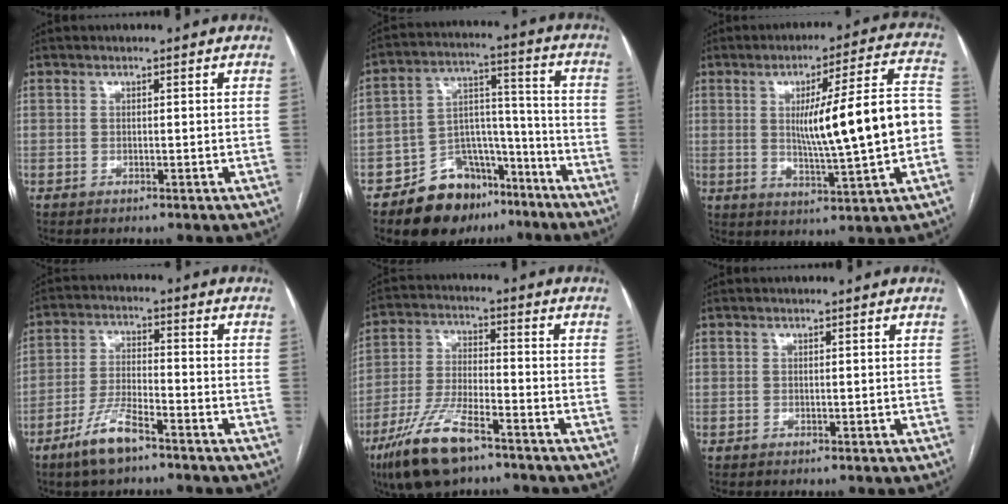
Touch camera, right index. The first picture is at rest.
{"total": 14.1, "force": [-9.8, 8.1, 5.9], "torque": [-0.085, 0.049, -0.155]}
{"total": 16.3, "force": [-0.5, 0.8, 16.2], "torque": [-0.240, 0.017, -0.004]}
{"total": 7.4, "force": [-5.1, 1.5, 5.2], "torque": [-0.109, -0.008, -0.099]}
{"total": 12.2, "force": [-7.9, 3.2, 8.7], "torque": [-0.183, -0.017, -0.144]}
{"total": 0.0}